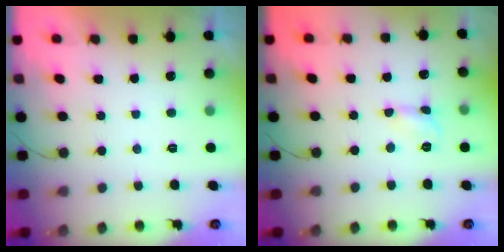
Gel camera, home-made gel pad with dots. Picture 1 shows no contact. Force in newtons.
{"total": 3.2, "press": 3.2, "slide": 0.3}